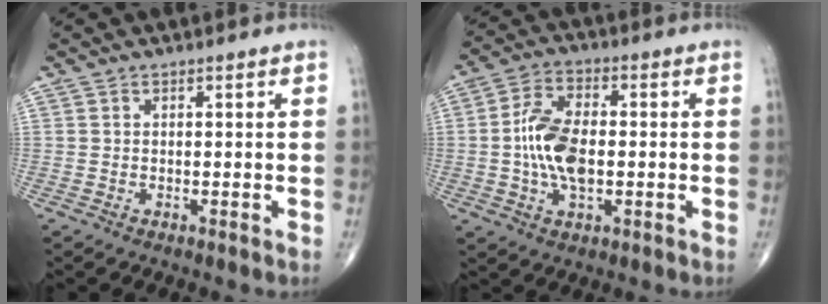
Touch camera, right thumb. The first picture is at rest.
{"total": 11.1, "force": [-0.8, 5.9, 9.4], "torque": [-0.179, 0.011, -0.018]}